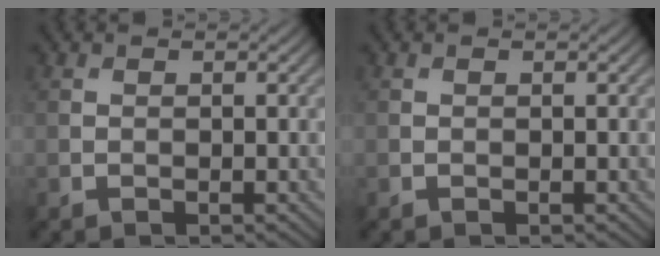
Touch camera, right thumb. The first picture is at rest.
{"total": 0.0}